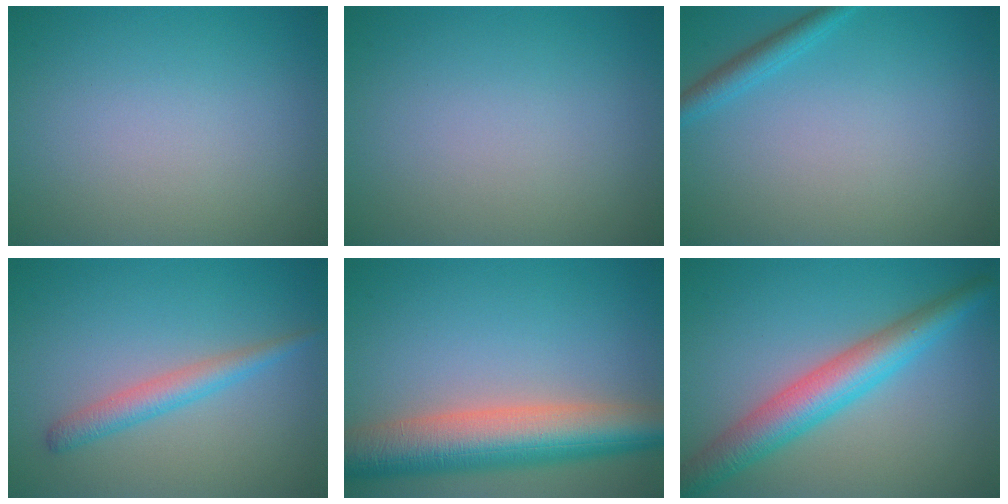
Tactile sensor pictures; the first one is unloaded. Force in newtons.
{"total": 0.0}
{"total": 1.9, "press": 1.9, "slide": 0.1}
{"total": 2.5, "press": 2.5, "slide": 0.0}
{"total": 9.1, "press": 9.1, "slide": 0.5}
{"total": 5.8, "press": 5.8, "slide": 0.0}